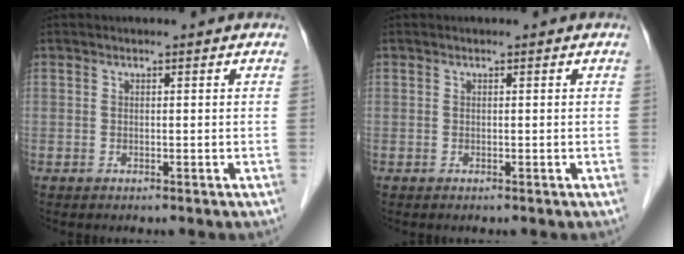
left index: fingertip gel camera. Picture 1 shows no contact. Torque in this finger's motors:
{"motor_torque": [0.00, 0.00, 0.00, 0.00]}